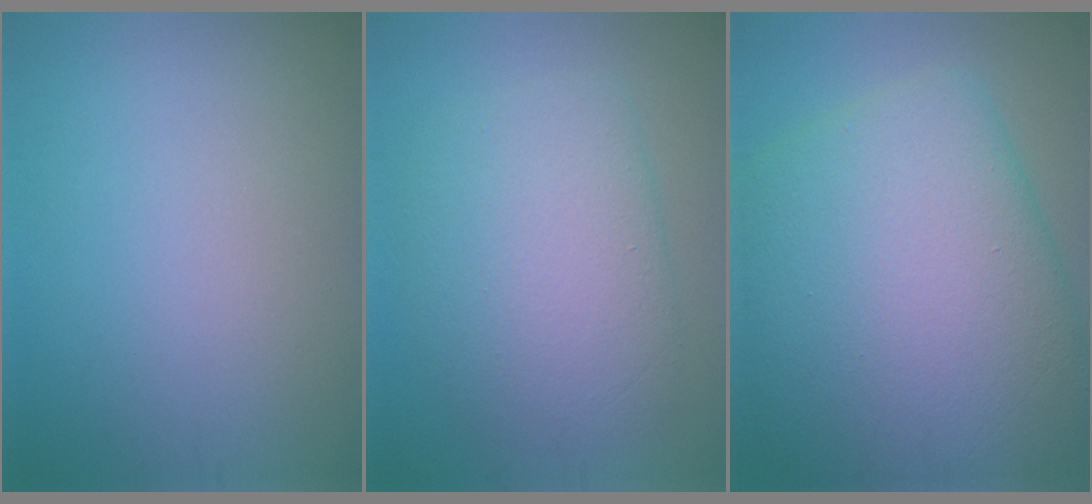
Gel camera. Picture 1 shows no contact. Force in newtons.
{"total": 6.0, "press": 6.0, "slide": 0.2}
{"total": 14.5, "press": 14.5, "slide": 0.4}